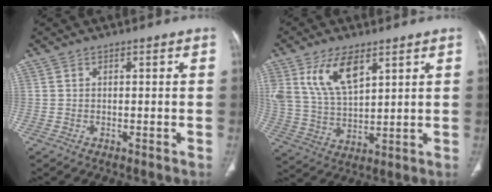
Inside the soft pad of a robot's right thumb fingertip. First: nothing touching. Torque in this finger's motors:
{"motor_torque": [0.23, 0.23, 0.80, 0.71, 0.23]}